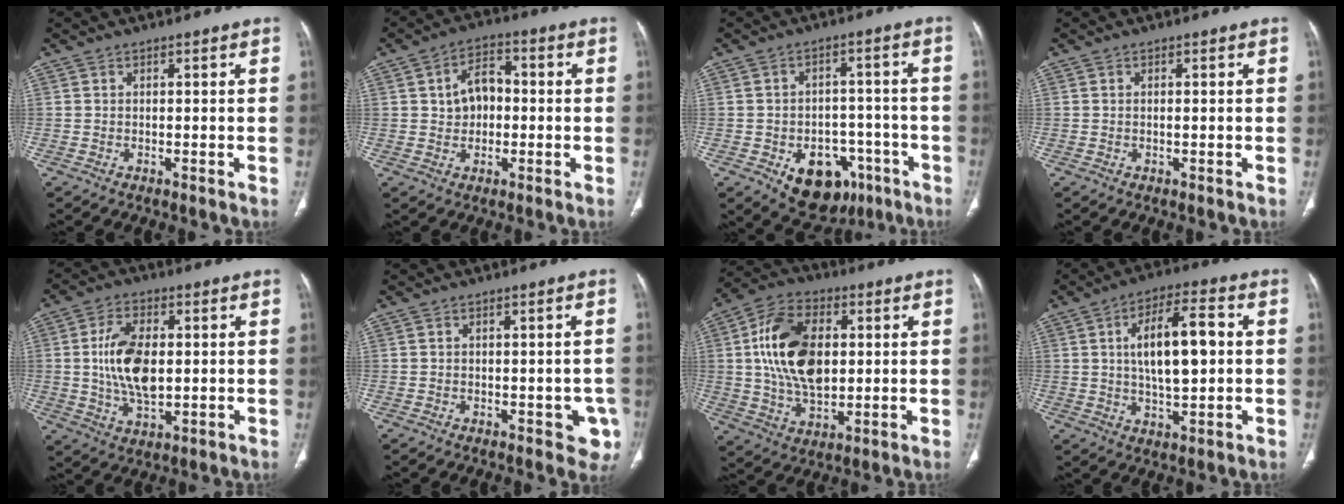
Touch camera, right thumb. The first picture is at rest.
{"total": 7.1, "force": [0.4, 5.1, 4.9], "torque": [-0.063, 0.019, 0.001]}
{"total": 13.3, "force": [-6.0, 9.2, 7.4], "torque": [-0.065, 0.035, -0.074]}
{"total": 0.6, "force": [0.0, 0.2, 0.6], "torque": [-0.015, 0.001, 0.001]}
{"total": 11.6, "force": [0.7, 6.3, 9.7], "torque": [-0.179, -0.003, 0.018]}
{"total": 4.6, "force": [-1.6, 2.7, 3.4], "torque": [-0.006, 0.001, -0.016]}
{"total": 17.2, "force": [2.4, 10.6, 13.3], "torque": [-0.227, 0.003, 0.044]}
{"total": 13.0, "force": [1.6, 5.2, 11.8], "torque": [-0.190, 0.012, 0.026]}